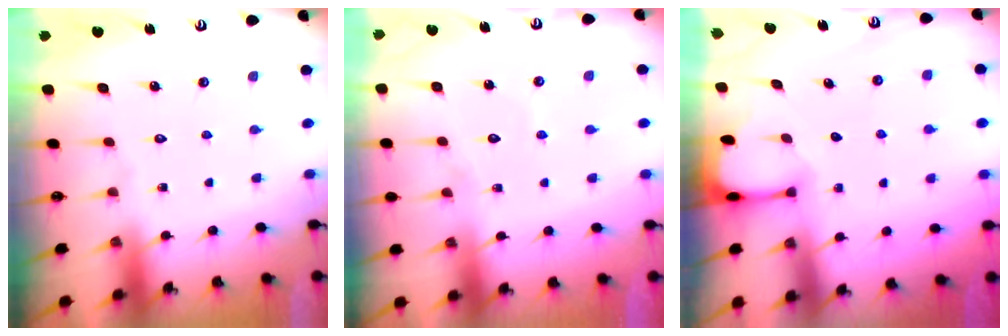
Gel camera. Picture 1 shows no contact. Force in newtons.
{"total": 3.9, "press": 3.9, "slide": 0.3}
{"total": 1.2, "press": 1.2, "slide": 0.3}